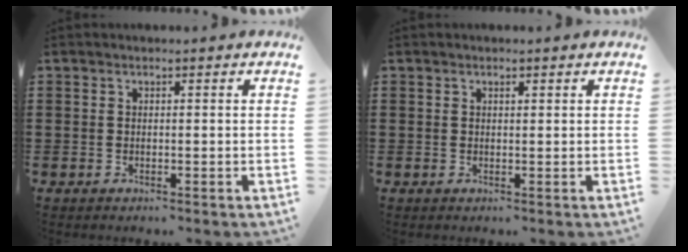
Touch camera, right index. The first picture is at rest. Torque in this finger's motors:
{"motor_torque": [-0.31, 0.05, 0.03, -0.01]}